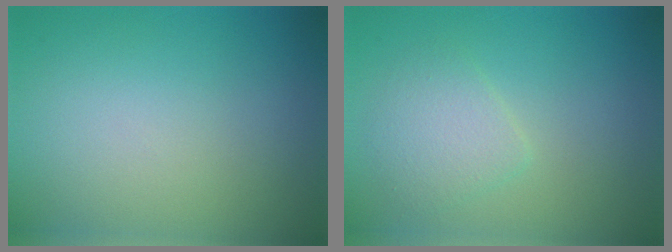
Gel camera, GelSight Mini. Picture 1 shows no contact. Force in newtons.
{"total": 2.4, "press": 2.4, "slide": 0.1}